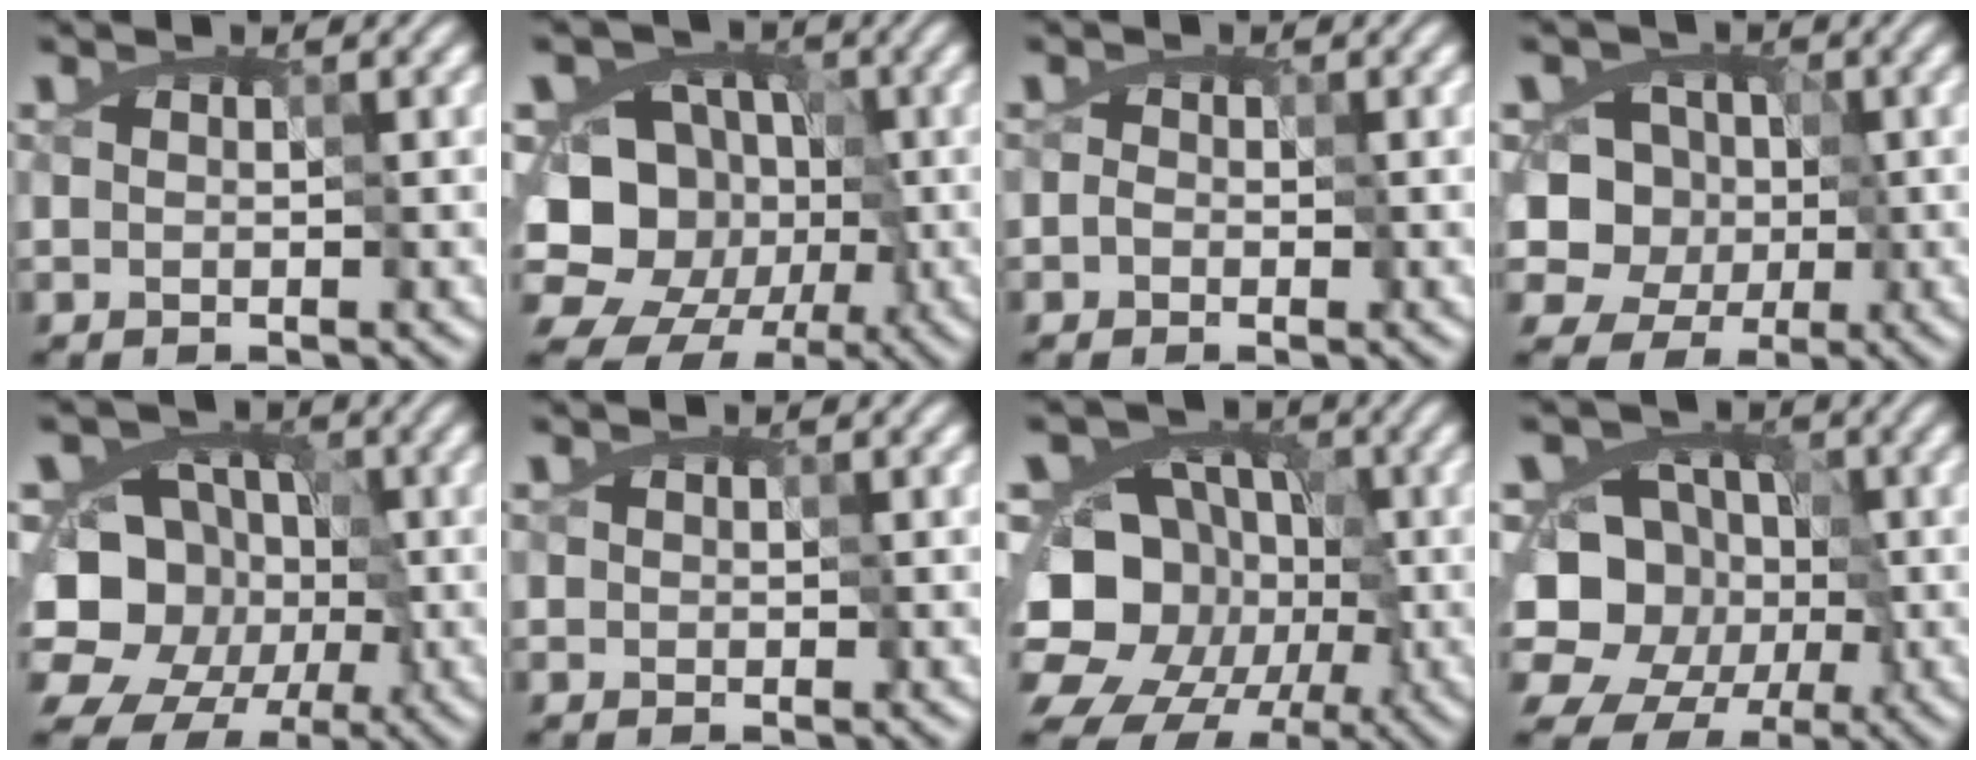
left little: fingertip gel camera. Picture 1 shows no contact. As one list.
[{"total": 13.0, "force": [-4.2, 11.2, 5.0], "torque": [-0.081, -0.004, -0.087]}, {"total": 1.9, "force": [-0.3, 1.8, 0.6], "torque": [-0.002, 0.008, -0.011]}, {"total": 6.3, "force": [-1.9, 5.7, 1.9], "torque": [-0.018, 0.022, -0.057]}, {"total": 11.8, "force": [-4.1, 10.1, 4.6], "torque": [-0.072, -0.015, -0.089]}, {"total": 0.0}, {"total": 16.5, "force": [-6.2, 14.1, 5.7], "torque": [-0.112, -0.019, -0.122]}, {"total": 10.1, "force": [-3.7, 8.6, 3.9], "torque": [-0.050, -0.006, -0.084]}]